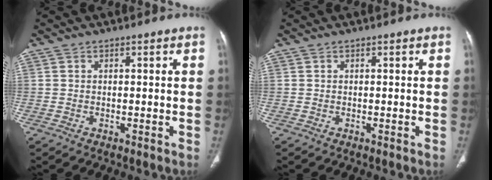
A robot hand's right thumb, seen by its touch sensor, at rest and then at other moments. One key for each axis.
{"total": 0.0}